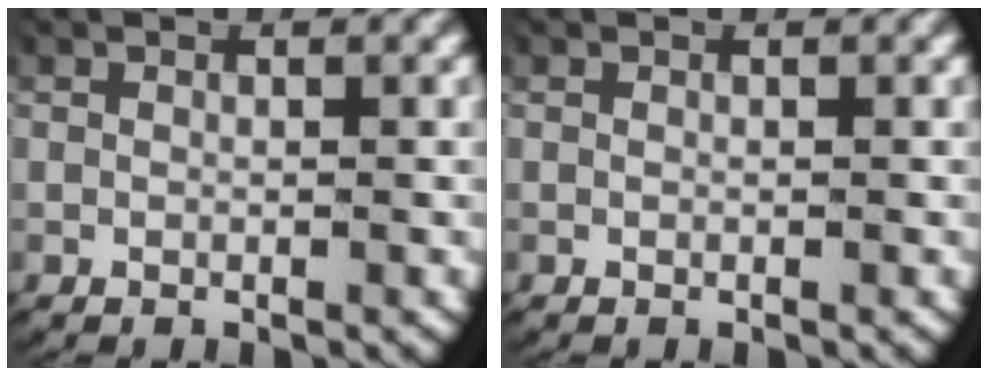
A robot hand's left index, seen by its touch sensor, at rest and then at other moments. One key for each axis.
{"total": 0.0}